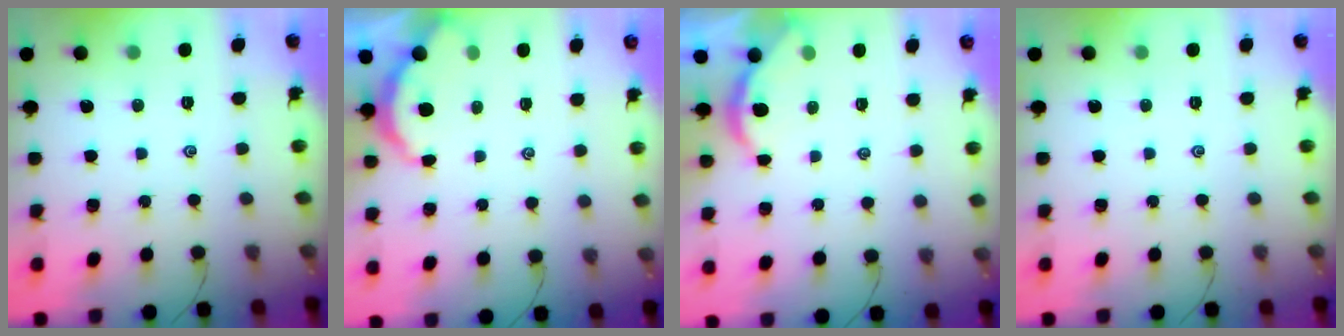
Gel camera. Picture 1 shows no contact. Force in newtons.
{"total": 2.9, "press": 2.9, "slide": 0.3}
{"total": 2.3, "press": 2.3, "slide": 0.2}
{"total": 0.0}